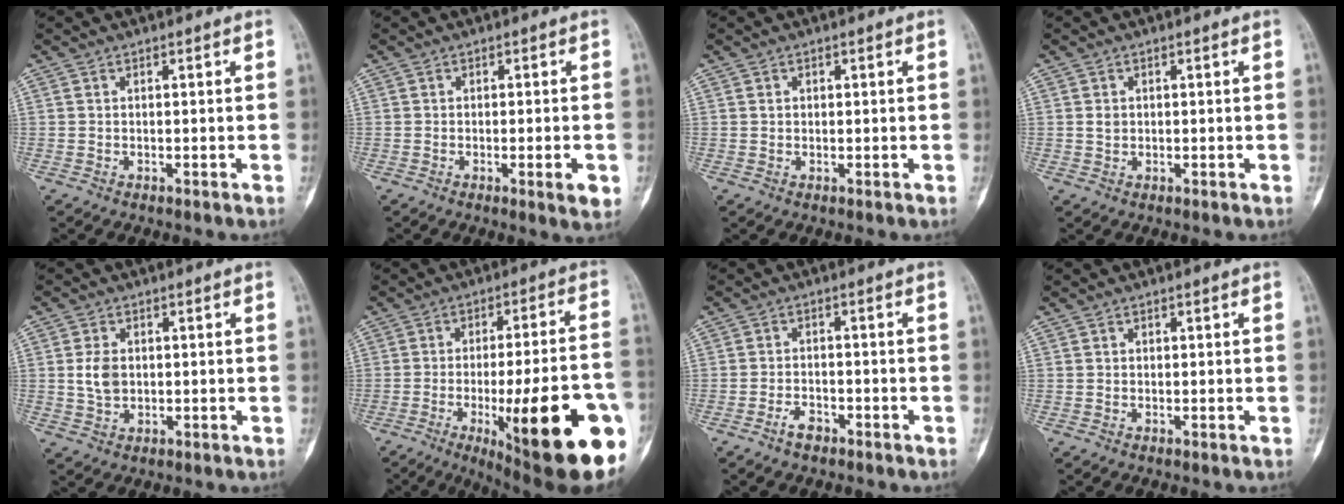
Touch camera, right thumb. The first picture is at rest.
{"total": 4.1, "force": [-1.2, 0.7, 3.8], "torque": [-0.054, -0.004, -0.015]}
{"total": 0.9, "force": [0.2, 0.8, 0.3], "torque": [0.000, 0.001, 0.003]}
{"total": 1.4, "force": [0.2, 1.2, 0.7], "torque": [-0.010, 0.001, 0.006]}
{"total": 4.6, "force": [0.4, 3.3, 3.2], "torque": [-0.056, 0.000, 0.011]}
{"total": 27.1, "force": [-9.1, 7.0, 24.6], "torque": [-0.285, 0.008, -0.113]}
{"total": 3.0, "force": [-2.2, 1.4, 1.5], "torque": [-0.029, 0.015, -0.040]}
{"total": 0.5, "force": [0.1, 0.5, 0.1], "torque": [0.002, 0.002, 0.001]}